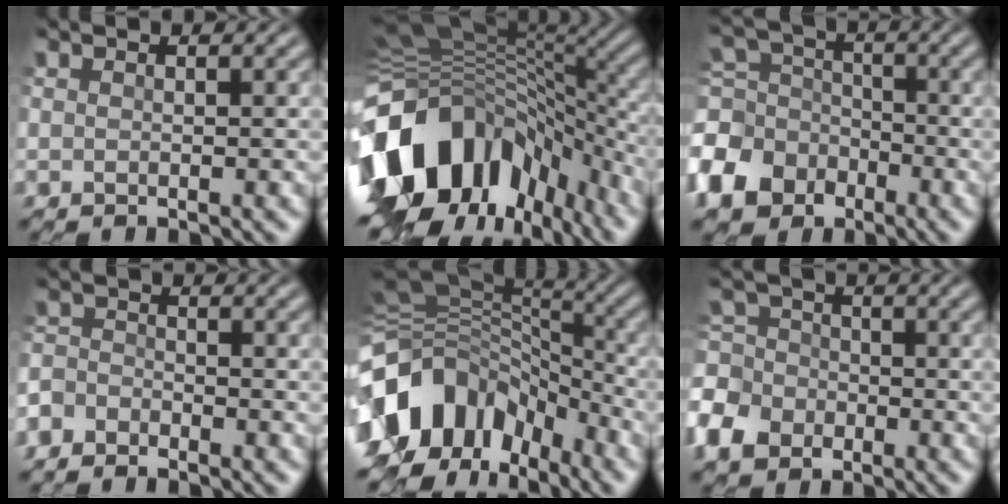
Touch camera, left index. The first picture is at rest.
{"total": 16.0, "force": [-6.0, 10.6, 10.4], "torque": [-0.214, -0.013, -0.108]}
{"total": 9.3, "force": [-4.7, 7.0, 3.7], "torque": [-0.092, -0.020, -0.106]}
{"total": 2.8, "force": [-2.1, 1.7, 0.2], "torque": [0.017, 0.000, -0.053]}
{"total": 14.6, "force": [-6.0, 10.3, 8.5], "torque": [-0.184, -0.011, -0.110]}
{"total": 6.6, "force": [-3.7, 4.9, 2.4], "torque": [-0.049, -0.008, -0.085]}